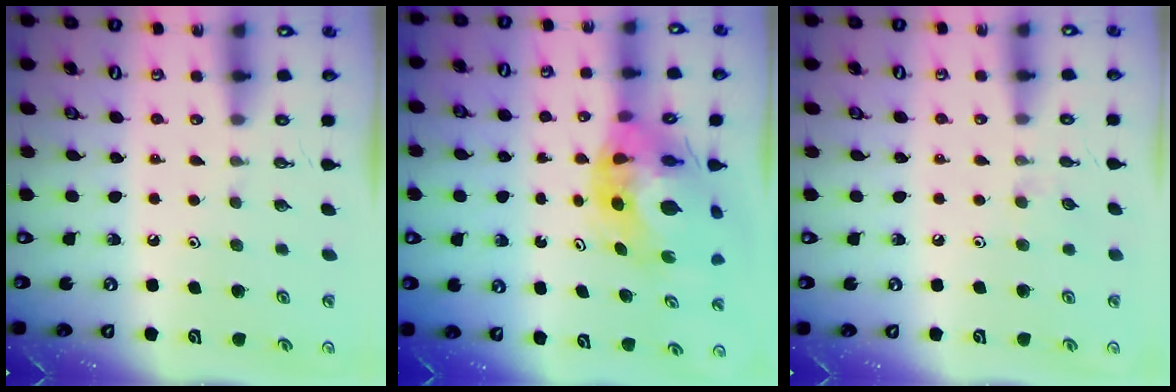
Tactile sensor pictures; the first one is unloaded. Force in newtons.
{"total": 13.8, "press": 13.7, "slide": 1.8}
{"total": 3.9, "press": 3.9, "slide": 0.6}